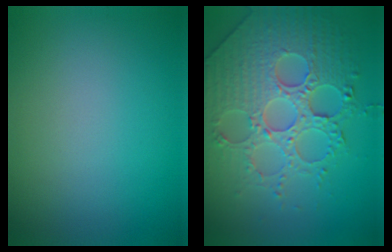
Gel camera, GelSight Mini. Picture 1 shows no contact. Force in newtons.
{"total": 7.3, "press": 6.0, "slide": 4.0}